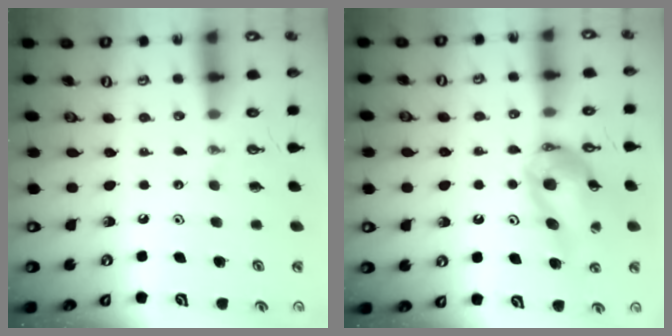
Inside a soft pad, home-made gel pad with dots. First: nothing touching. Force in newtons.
{"total": 12.9, "press": 12.8, "slide": 1.7}